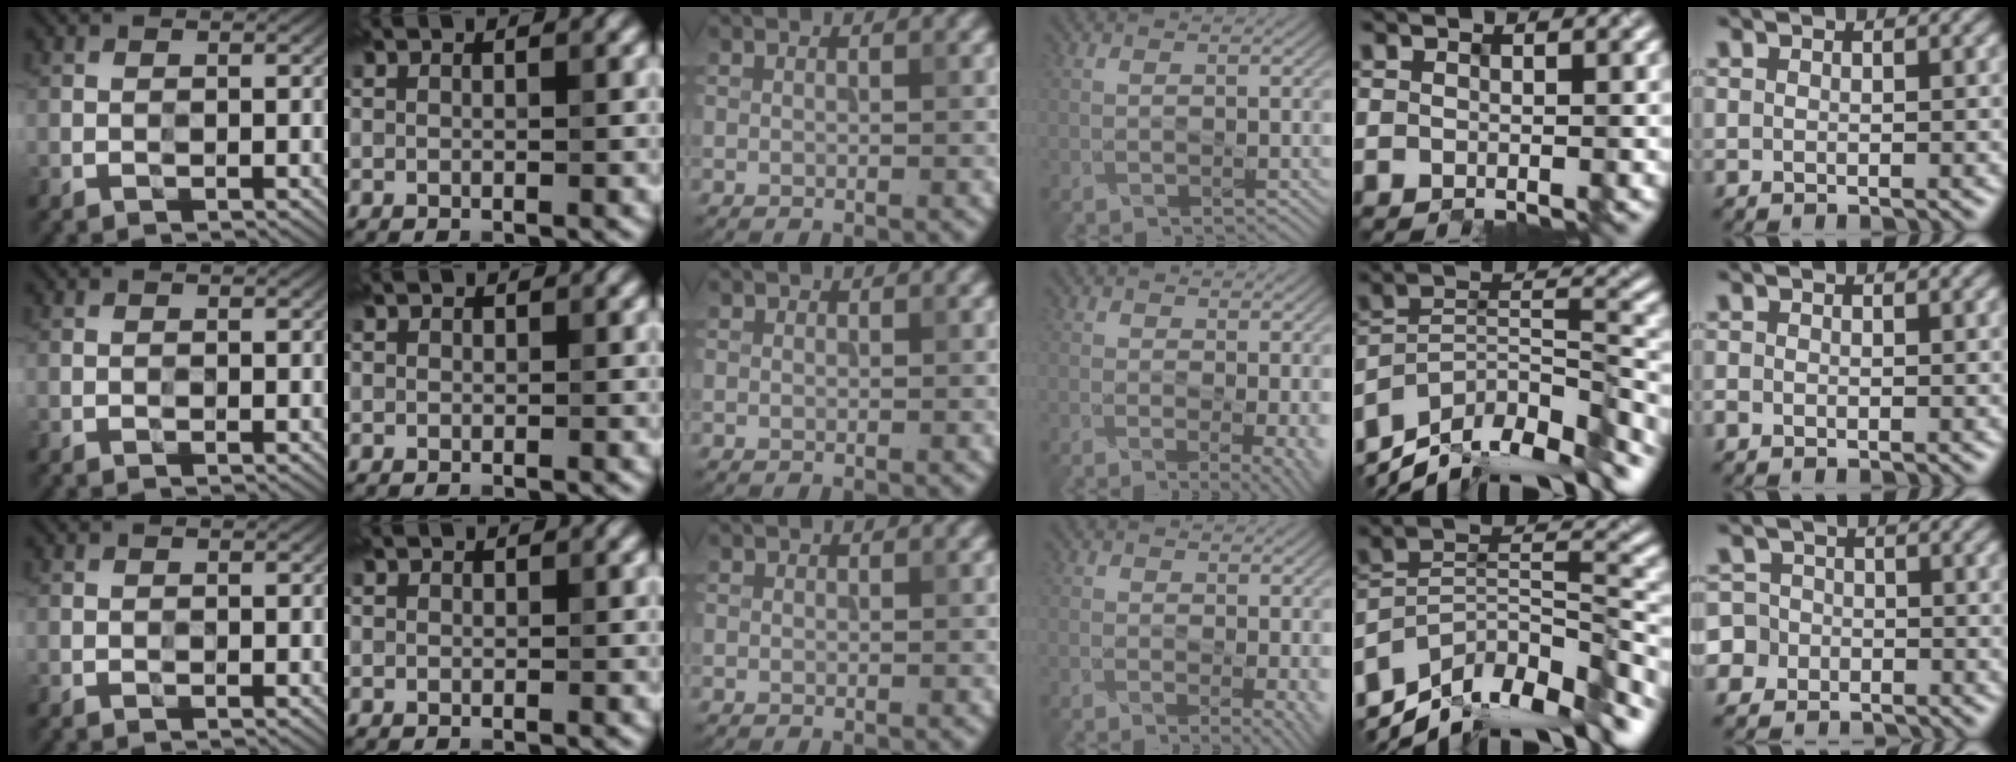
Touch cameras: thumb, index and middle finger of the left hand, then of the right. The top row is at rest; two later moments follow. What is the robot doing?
{"motion": "open", "object": "medicine box"}